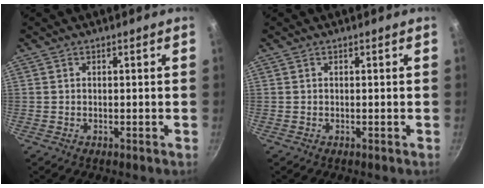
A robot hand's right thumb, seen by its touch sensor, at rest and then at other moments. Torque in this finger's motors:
{"motor_torque": [-0.24, -0.09, 0.00, -0.01, 0.03]}